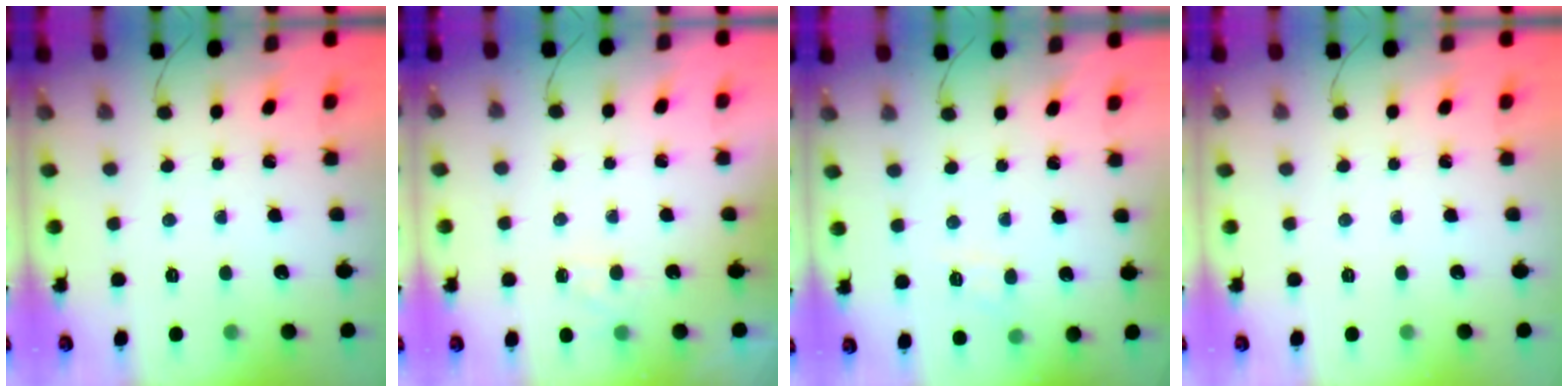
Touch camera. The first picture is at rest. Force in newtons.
{"total": 4.1, "press": 3.9, "slide": 1.4}
{"total": 5.4, "press": 5.2, "slide": 1.3}
{"total": 0.0}